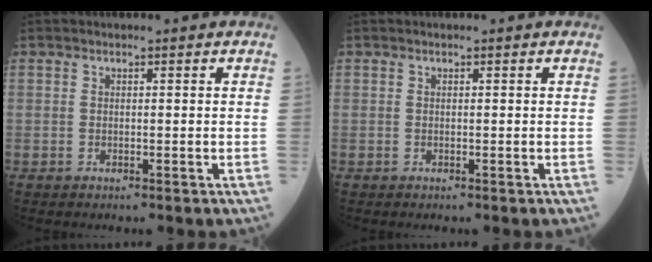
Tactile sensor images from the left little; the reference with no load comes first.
{"total": 0.0}